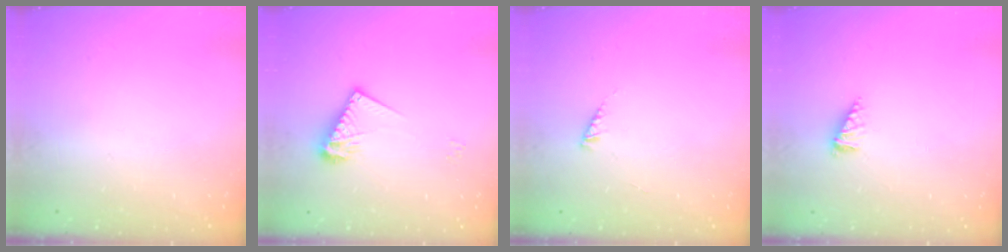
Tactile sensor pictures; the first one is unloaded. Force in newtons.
{"total": 9.4, "press": 9.4, "slide": 0.4}
{"total": 1.6, "press": 1.6, "slide": 0.3}
{"total": 3.1, "press": 3.1, "slide": 0.3}